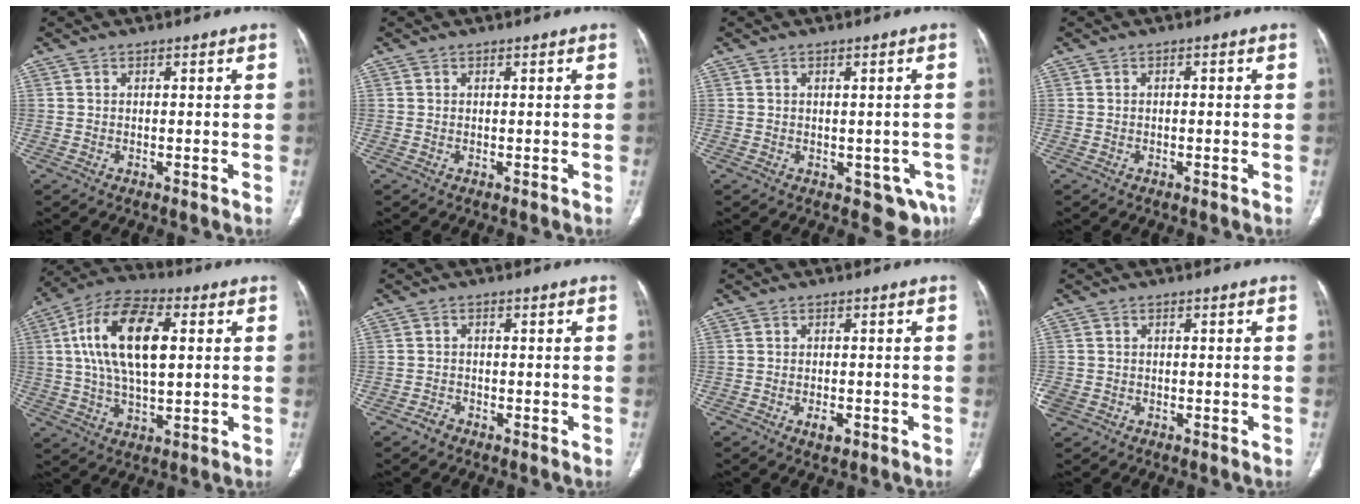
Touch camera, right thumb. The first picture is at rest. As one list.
[{"total": 0.0}, {"total": 4.7, "force": [-1.5, 3.1, 3.2], "torque": [-0.013, 0.002, -0.009]}, {"total": 0.7, "force": [-0.1, 0.4, 0.6], "torque": [-0.009, 0.003, -0.001]}, {"total": 17.7, "force": [3.4, 8.6, 15.1], "torque": [-0.278, 0.013, 0.057]}, {"total": 1.8, "force": [-1.4, 1.1, 0.4], "torque": [-0.011, 0.008, -0.026]}, {"total": 2.6, "force": [-1.2, 1.4, 1.9], "torque": [-0.030, 0.003, -0.015]}, {"total": 2.5, "force": [-0.9, 2.1, 1.0], "torque": [-0.024, 0.006, -0.014]}]